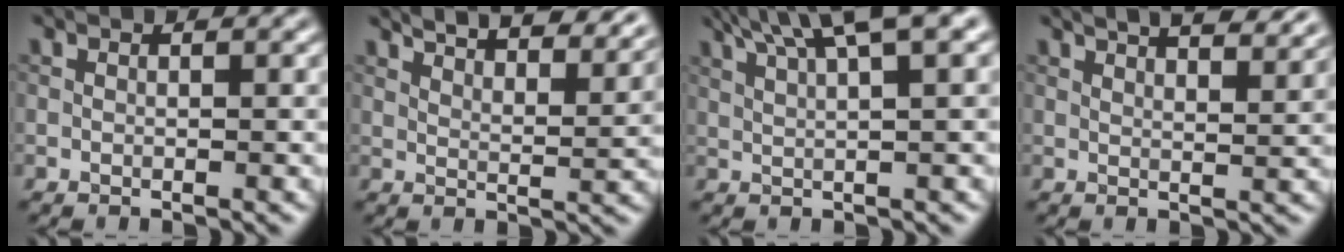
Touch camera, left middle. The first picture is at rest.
{"total": 9.4, "force": [7.7, 2.5, 4.8], "torque": [-0.043, 0.015, 0.072]}
{"total": 7.5, "force": [4.6, 1.3, 5.8], "torque": [-0.078, 0.025, 0.063]}
{"total": 7.2, "force": [5.4, 2.4, 4.2], "torque": [-0.024, 0.029, 0.040]}